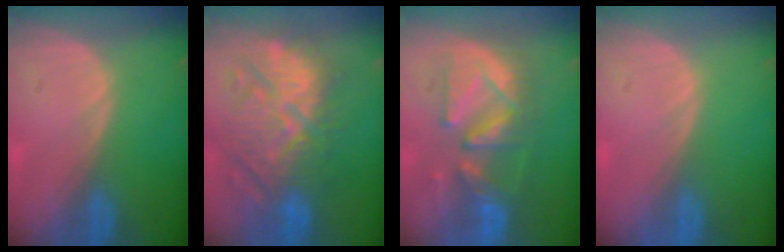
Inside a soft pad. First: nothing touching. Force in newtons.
{"total": 11.9, "press": 11.5, "slide": 3.0}
{"total": 9.4, "press": 9.3, "slide": 0.9}
{"total": 0.0}